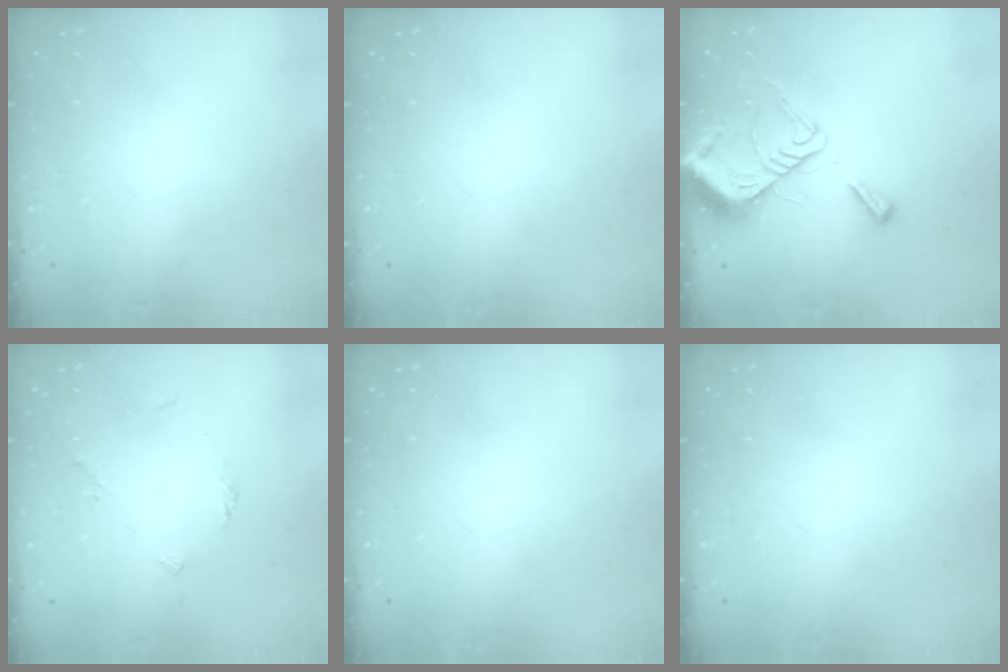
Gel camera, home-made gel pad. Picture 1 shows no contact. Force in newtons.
{"total": 0.0}
{"total": 10.6, "press": 10.6, "slide": 1.1}
{"total": 2.1, "press": 2.0, "slide": 0.6}
{"total": 0.0}
{"total": 0.0}